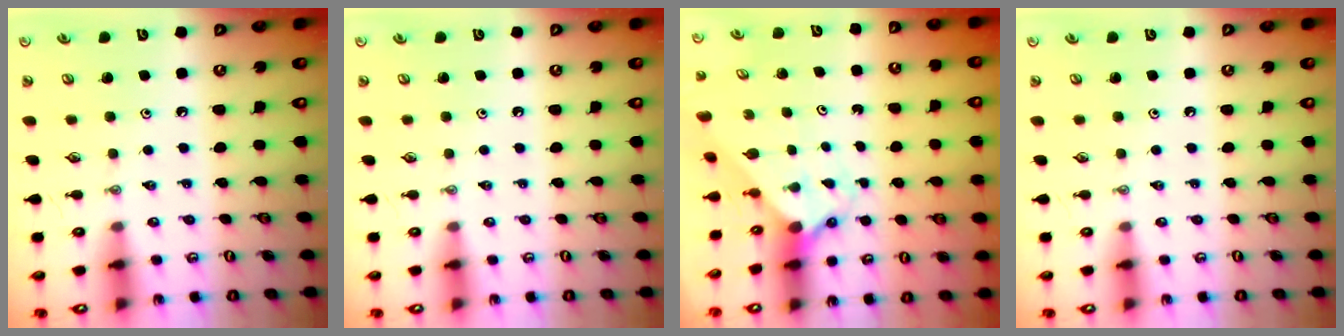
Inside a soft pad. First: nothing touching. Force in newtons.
{"total": 0.0}
{"total": 1.7, "press": 1.7, "slide": 0.1}
{"total": 0.0}